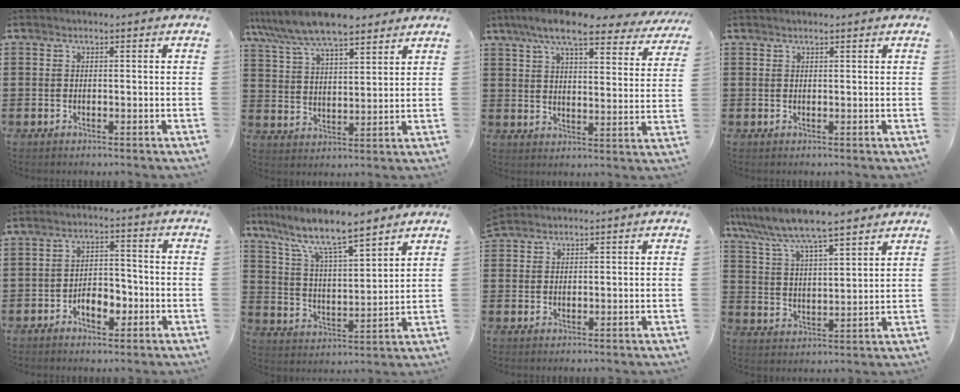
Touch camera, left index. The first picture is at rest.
{"total": 9.1, "force": [7.9, 1.6, 4.3], "torque": [-0.109, -0.021, 0.144]}
{"total": 9.6, "force": [7.8, 1.1, 5.5], "torque": [-0.124, -0.028, 0.136]}
{"total": 0.7, "force": [0.6, 0.0, 0.3], "torque": [-0.006, -0.002, 0.012]}
{"total": 4.9, "force": [-2.3, 2.6, 3.4], "torque": [-0.052, 0.005, -0.044]}
{"total": 8.2, "force": [6.7, 1.3, 4.5], "torque": [-0.116, -0.036, 0.111]}
{"total": 2.1, "force": [2.0, 0.6, 0.0], "torque": [-0.006, 0.002, 0.042]}
{"total": 7.2, "force": [6.4, 0.3, 3.2], "torque": [-0.089, -0.033, 0.108]}